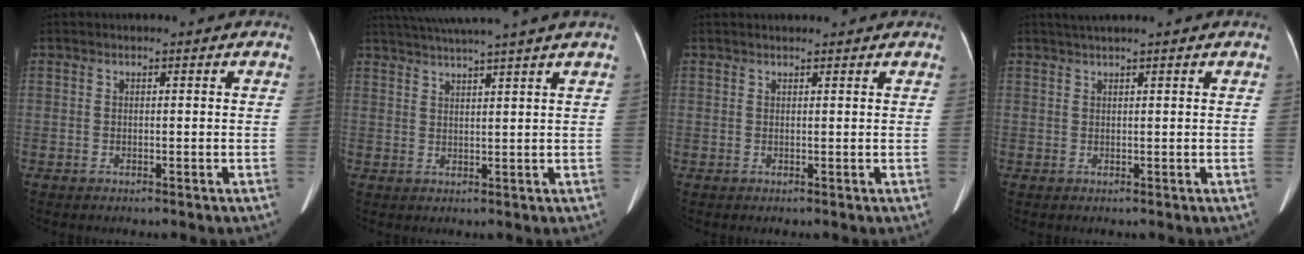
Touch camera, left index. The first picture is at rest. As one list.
[{"total": 10.5, "force": [9.0, -2.0, 5.1], "torque": [-0.089, 0.008, 0.126]}, {"total": 3.3, "force": [3.2, 0.2, 0.9], "torque": [-0.011, 0.023, 0.039]}, {"total": 3.2, "force": [2.6, -0.6, 1.7], "torque": [-0.020, 0.028, 0.046]}]